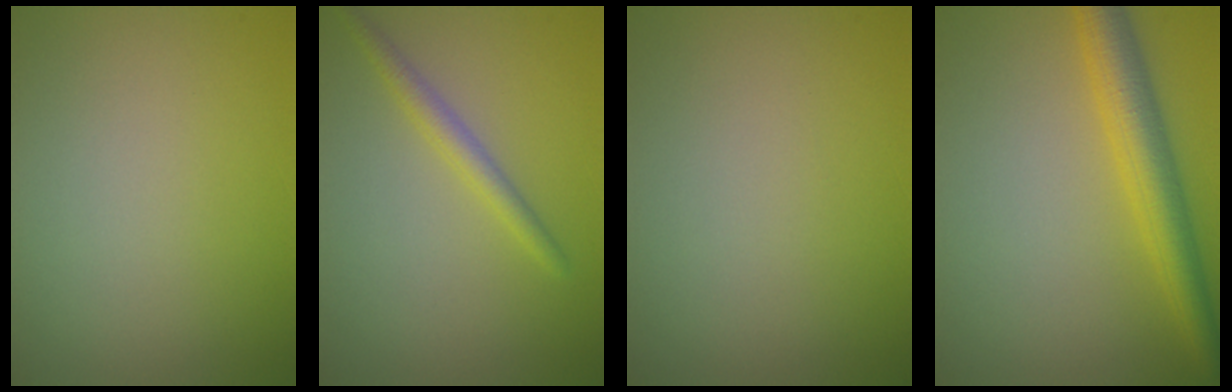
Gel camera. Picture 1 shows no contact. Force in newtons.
{"total": 1.8, "press": 1.8, "slide": 0.1}
{"total": 0.0}
{"total": 4.9, "press": 4.9, "slide": 0.1}